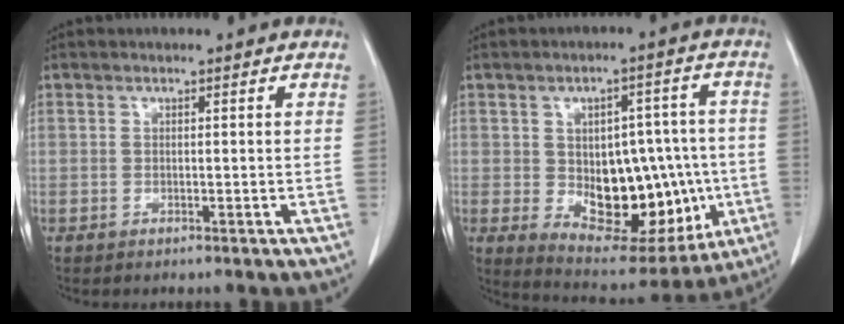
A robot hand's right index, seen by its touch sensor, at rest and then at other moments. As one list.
[{"total": 18.7, "force": [-2.5, 10.6, 15.2], "torque": [-0.224, 0.017, -0.006]}]